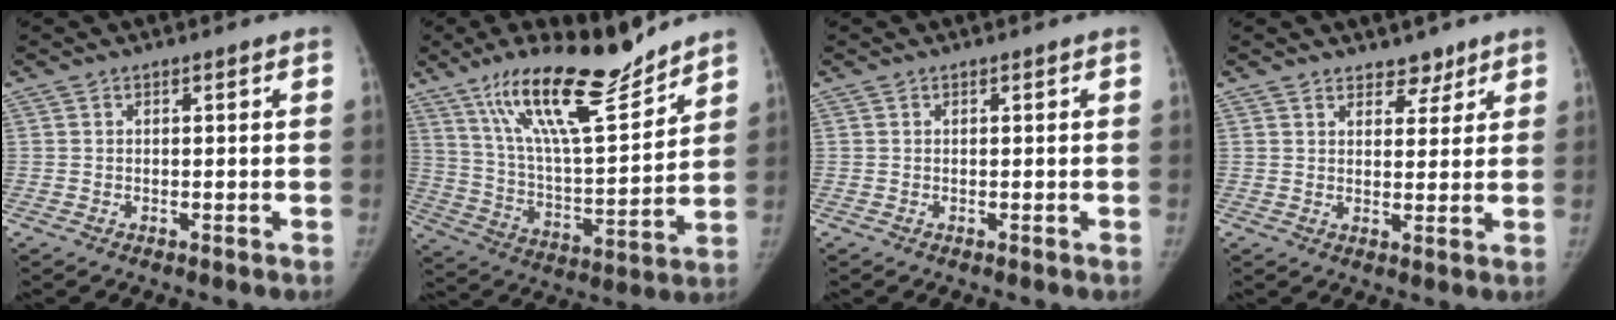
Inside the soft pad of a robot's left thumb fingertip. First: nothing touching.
{"total": 20.3, "force": [15.3, 4.4, 12.7], "torque": [-0.185, -0.084, 0.271]}
{"total": 0.0}
{"total": 3.9, "force": [3.1, 2.2, 1.0], "torque": [0.011, -0.020, 0.046]}